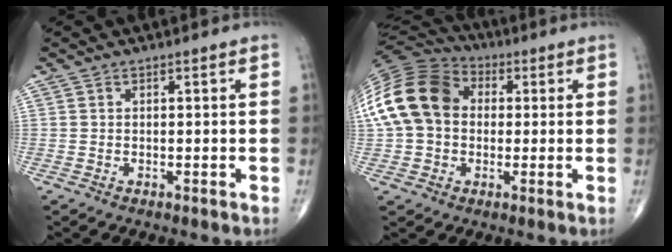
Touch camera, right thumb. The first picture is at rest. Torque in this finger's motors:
{"motor_torque": [-0.22, 1.94, 1.43, 0.11, 0.55]}